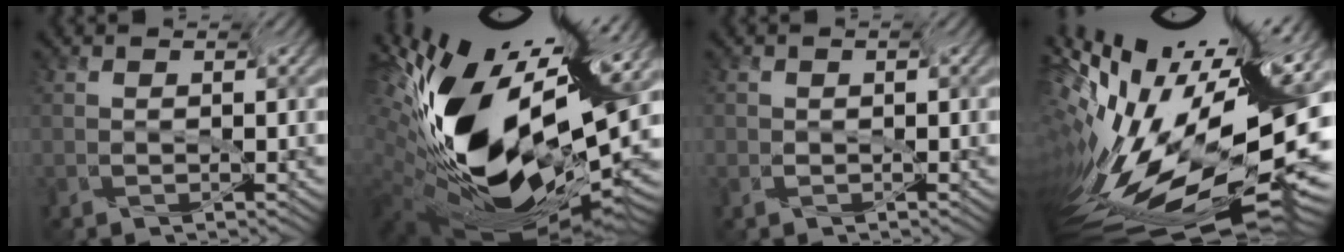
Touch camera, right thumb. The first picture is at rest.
{"total": 16.3, "force": [0.0, 7.8, 14.3], "torque": [-0.262, -0.027, 0.012]}
{"total": 1.1, "force": [-0.8, -0.1, -0.8], "torque": [0.011, 0.000, -0.017]}
{"total": 14.8, "force": [-4.6, 4.8, 13.2], "torque": [-0.226, -0.025, -0.057]}